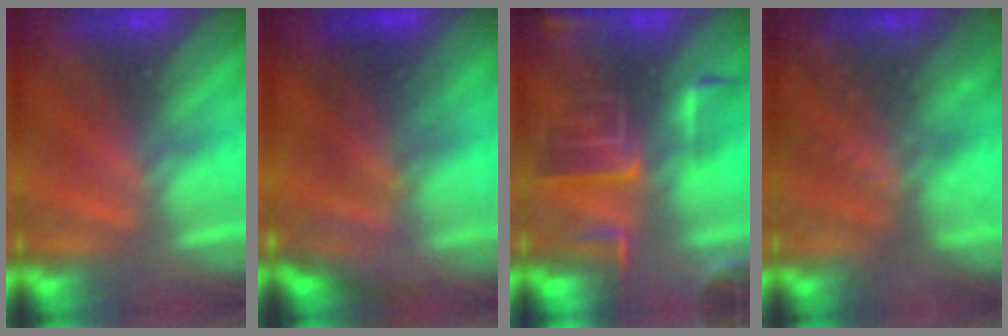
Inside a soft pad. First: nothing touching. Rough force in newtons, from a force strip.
{"total": 2.6}
{"total": 9.2}
{"total": 7.7}